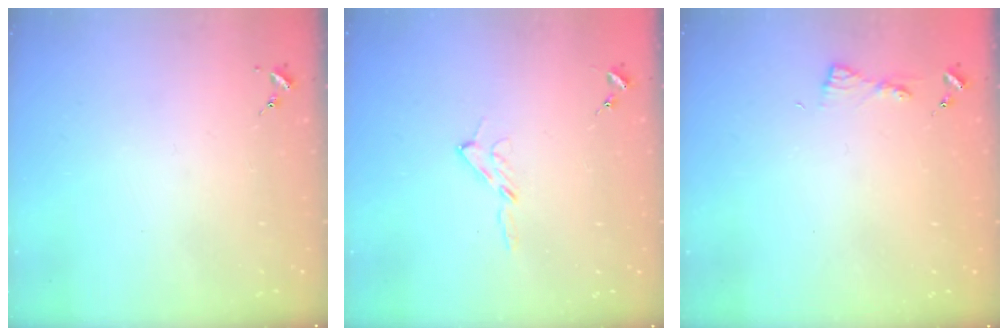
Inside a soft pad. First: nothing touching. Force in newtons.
{"total": 5.3, "press": 5.3, "slide": 0.7}
{"total": 4.8, "press": 4.7, "slide": 0.6}